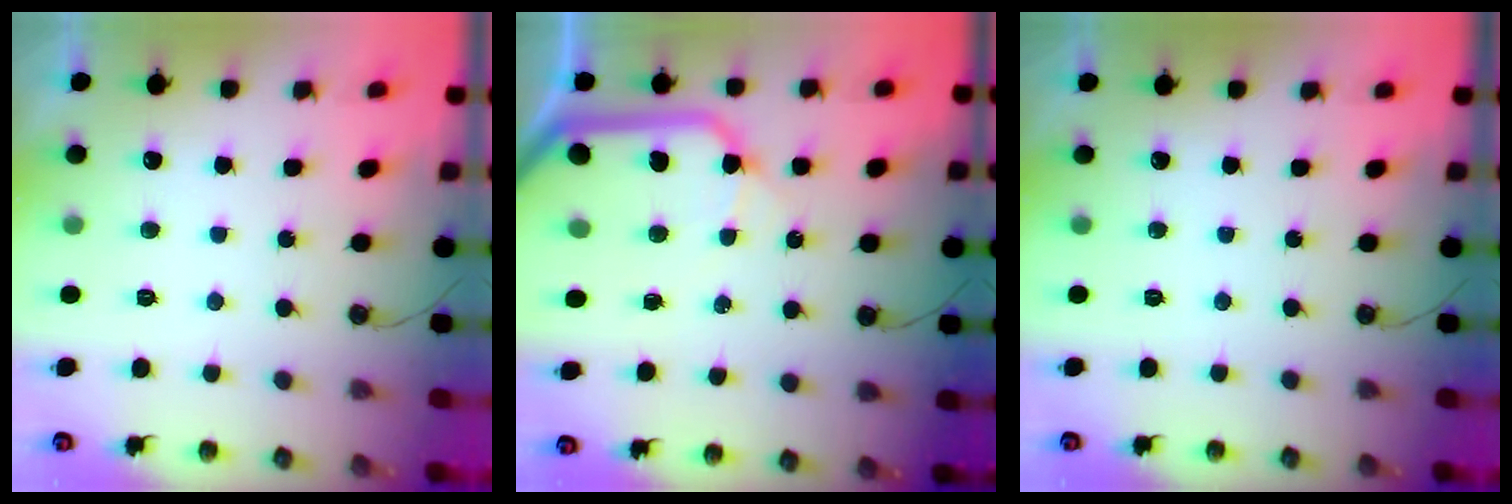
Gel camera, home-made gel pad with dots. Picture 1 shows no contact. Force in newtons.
{"total": 15.6, "press": 15.4, "slide": 2.4}
{"total": 0.0}